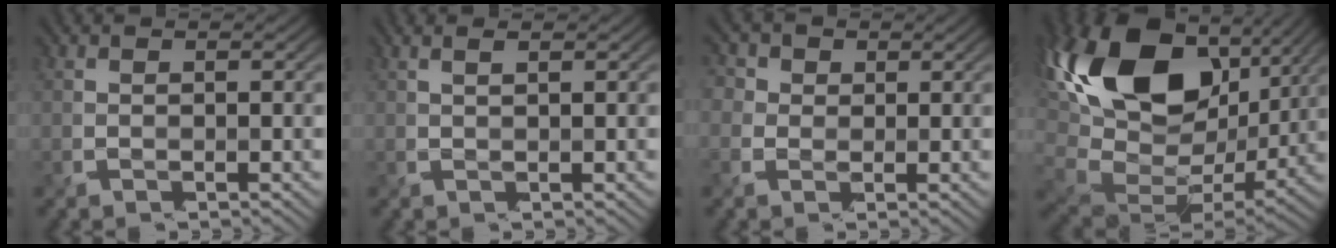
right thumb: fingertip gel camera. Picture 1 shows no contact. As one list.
[{"total": 1.5, "force": [0.8, -0.1, 1.3], "torque": [-0.031, 0.005, 0.023]}, {"total": 5.3, "force": [2.1, 4.3, 2.3], "torque": [-0.083, 0.025, 0.021]}, {"total": 19.6, "force": [5.5, 11.9, 14.5], "torque": [-0.338, 0.009, 0.109]}]